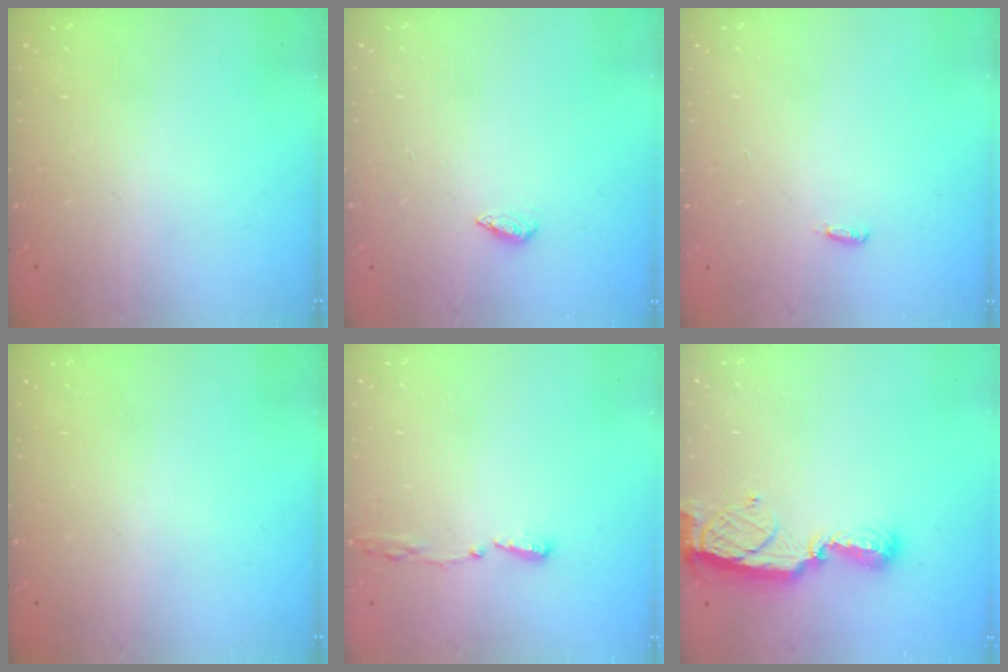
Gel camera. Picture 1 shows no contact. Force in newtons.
{"total": 2.1, "press": 1.9, "slide": 0.8}
{"total": 2.9, "press": 2.8, "slide": 0.9}
{"total": 0.0}
{"total": 4.9, "press": 4.8, "slide": 1.2}
{"total": 8.5, "press": 8.4, "slide": 0.2}